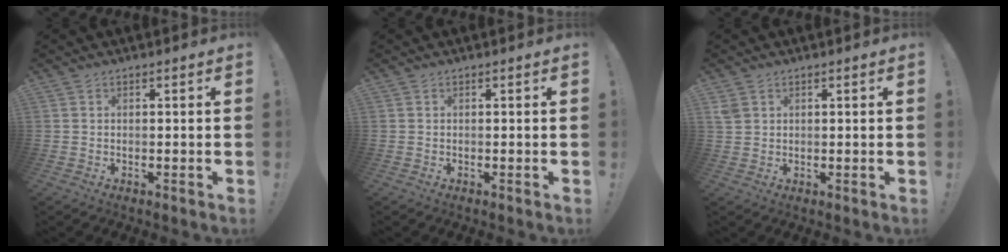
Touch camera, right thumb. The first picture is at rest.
{"total": 0.0}
{"total": 2.8, "force": [1.5, 2.0, 1.2], "torque": [-0.022, 0.001, 0.031]}